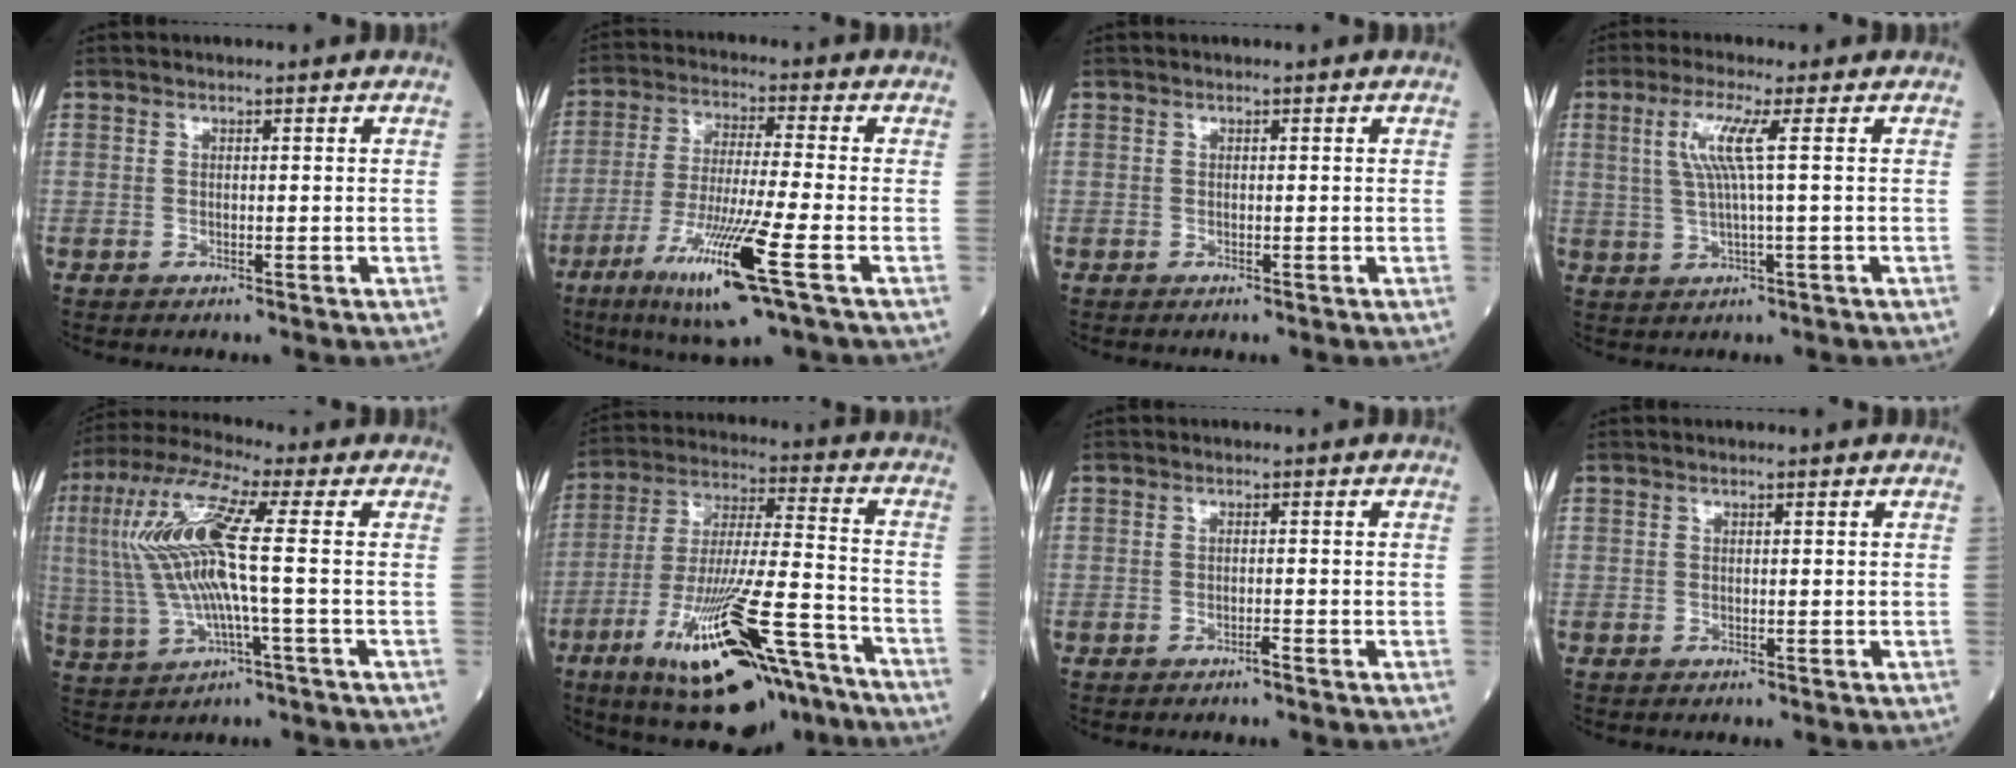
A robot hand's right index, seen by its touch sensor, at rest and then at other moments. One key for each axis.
{"total": 13.7, "fx": -6.2, "fy": -0.3, "fz": 12.2, "tx": -0.246, "ty": -0.033, "tz": -0.110}
{"total": 0.0}
{"total": 5.7, "fx": 1.6, "fy": -0.6, "fz": 5.5, "tx": -0.117, "ty": 0.006, "tz": 0.037}
{"total": 14.7, "fx": 1.3, "fy": 1.5, "fz": 14.6, "tx": -0.327, "ty": 0.018, "tz": 0.024}
{"total": 22.1, "fx": -13.0, "fy": 4.3, "fz": 17.4, "tx": -0.295, "ty": -0.027, "tz": -0.212}
{"total": 0.7, "fx": -0.5, "fy": -0.1, "fz": 0.5, "tx": -0.011, "ty": 0.001, "tz": -0.007}
{"total": 0.0}